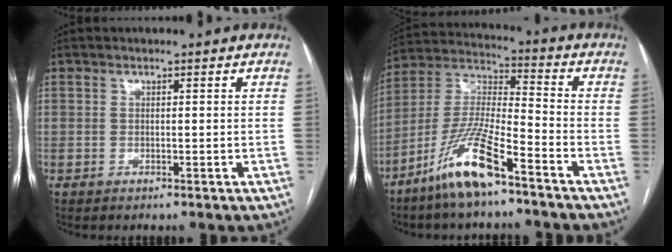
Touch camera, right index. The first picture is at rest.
{"total": 12.6, "force": [-8.3, 1.4, 9.4], "torque": [-0.200, -0.014, -0.164]}